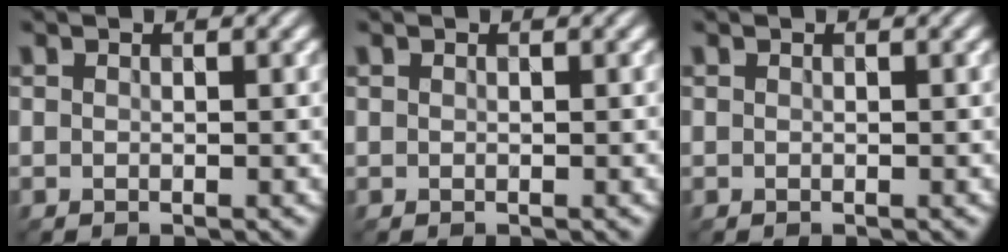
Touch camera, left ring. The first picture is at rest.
{"total": 0.0}
{"total": 0.0}